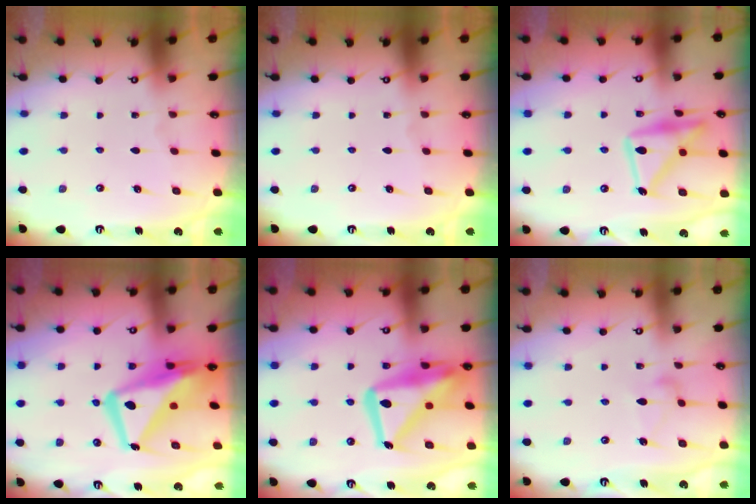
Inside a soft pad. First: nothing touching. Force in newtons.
{"total": 0.0}
{"total": 17.3, "press": 17.2, "slide": 1.2}
{"total": 16.9, "press": 16.9, "slide": 1.7}
{"total": 20.7, "press": 20.6, "slide": 2.0}
{"total": 7.2, "press": 7.2, "slide": 0.4}